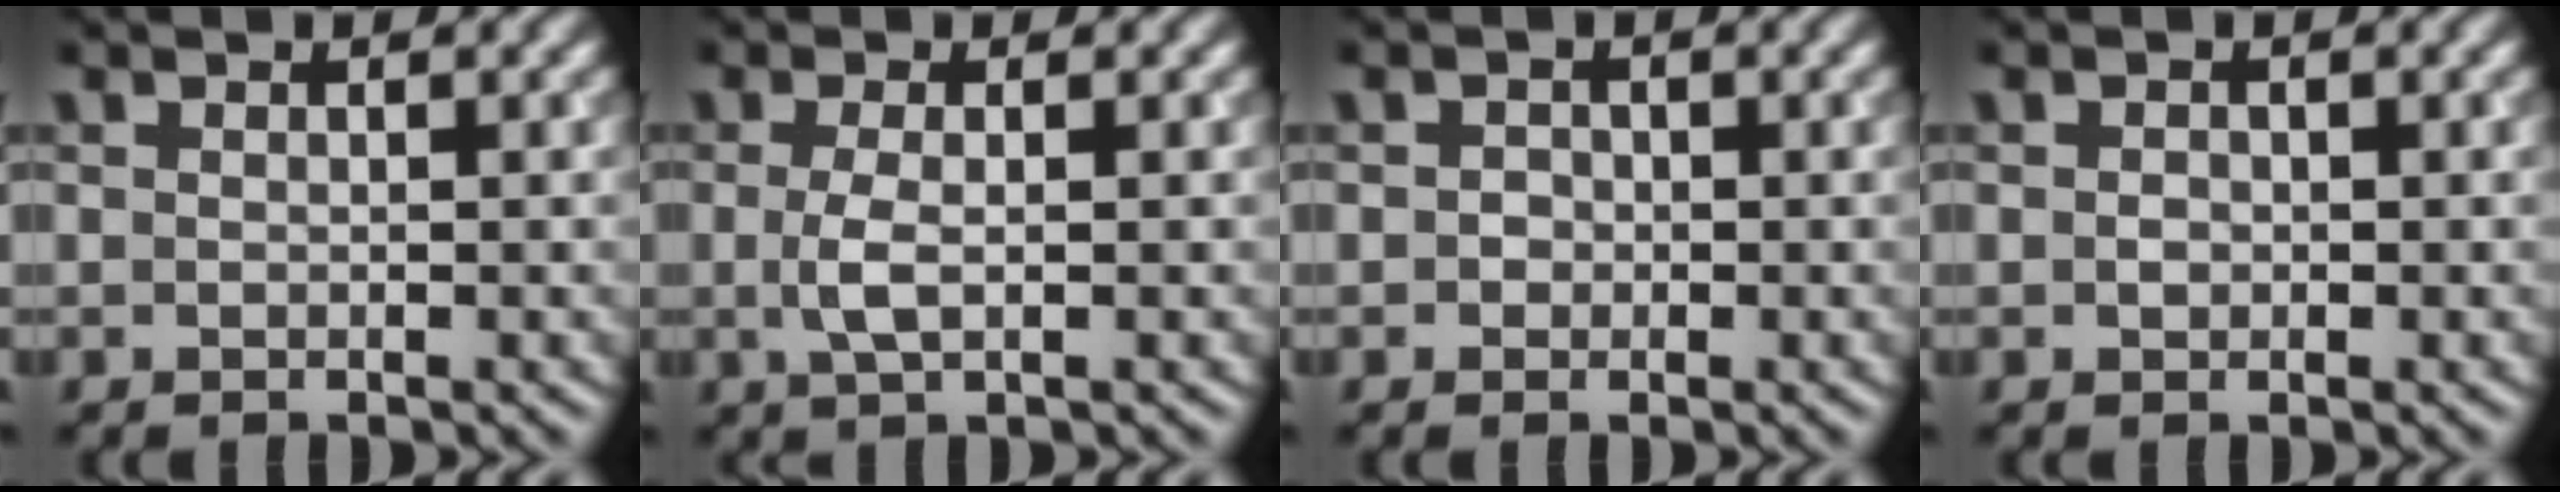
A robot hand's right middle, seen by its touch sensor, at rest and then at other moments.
{"total": 1.9, "force": [-0.1, 0.6, 1.8], "torque": [-0.041, -0.003, -0.004]}
{"total": 0.9, "force": [0.0, 0.9, 0.3], "torque": [0.000, -0.003, -0.004]}
{"total": 0.6, "force": [0.0, 0.5, 0.3], "torque": [-0.005, -0.003, -0.002]}